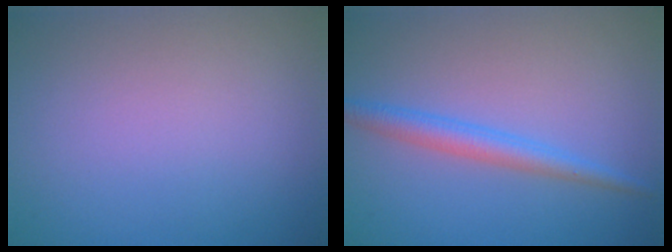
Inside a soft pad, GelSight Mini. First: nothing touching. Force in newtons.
{"total": 2.6, "press": 2.6, "slide": 0.1}